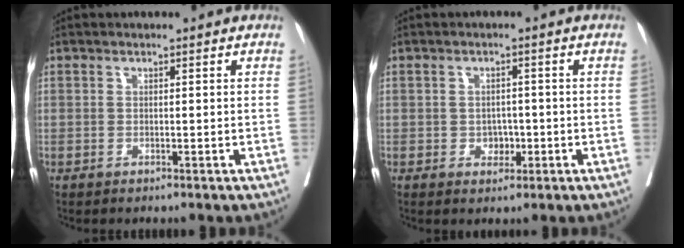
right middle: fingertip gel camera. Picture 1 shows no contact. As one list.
[{"total": 2.4, "force": [-0.7, 1.8, 1.4], "torque": [-0.011, 0.005, -0.006]}]